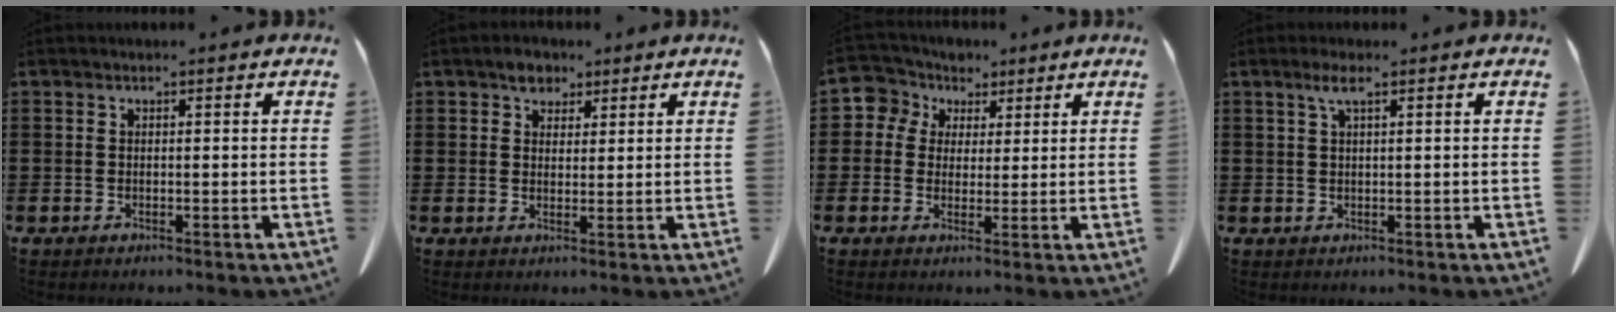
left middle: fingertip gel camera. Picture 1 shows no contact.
{"total": 3.4, "force": [2.6, 2.0, 1.0], "torque": [-0.020, 0.009, 0.047]}
{"total": 5.1, "force": [2.4, 4.5, 0.5], "torque": [-0.043, -0.004, 0.042]}
{"total": 2.3, "force": [1.1, 0.3, 2.0], "torque": [-0.042, 0.004, 0.019]}